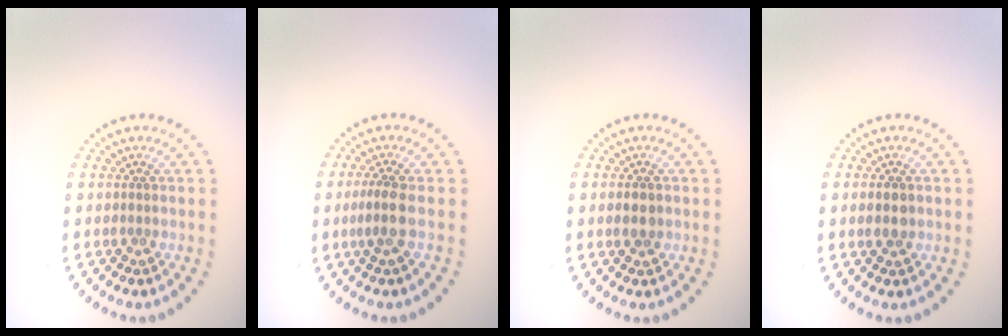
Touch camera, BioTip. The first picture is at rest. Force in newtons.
{"total": 2.3, "press": 1.9, "slide": 1.2}
{"total": 1.6, "press": 1.6, "slide": 0.2}
{"total": 1.4, "press": 1.4, "slide": 0.1}